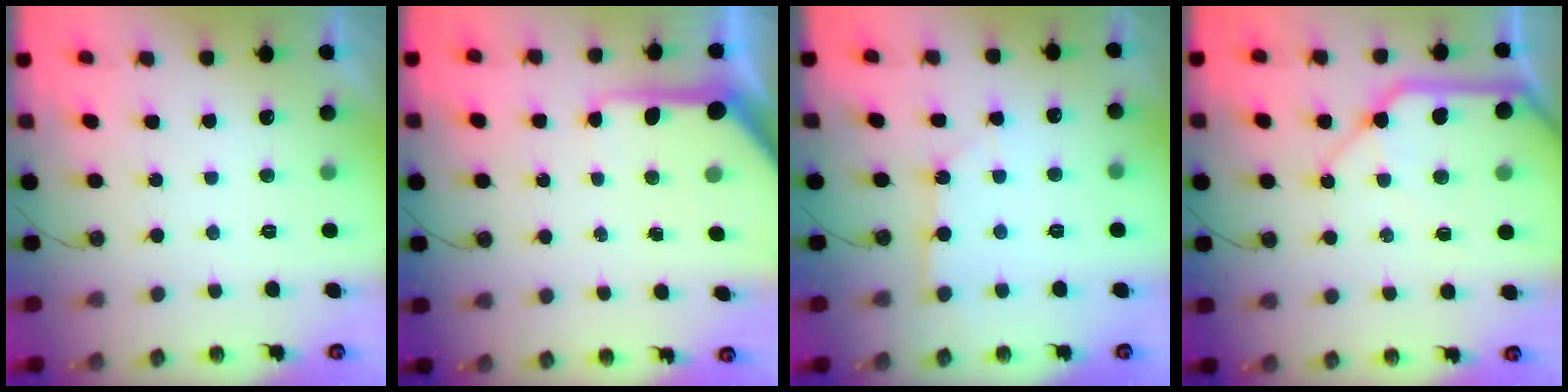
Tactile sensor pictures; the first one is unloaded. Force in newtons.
{"total": 9.2, "press": 9.1, "slide": 1.0}
{"total": 2.9, "press": 2.9, "slide": 0.3}
{"total": 16.8, "press": 16.6, "slide": 2.4}